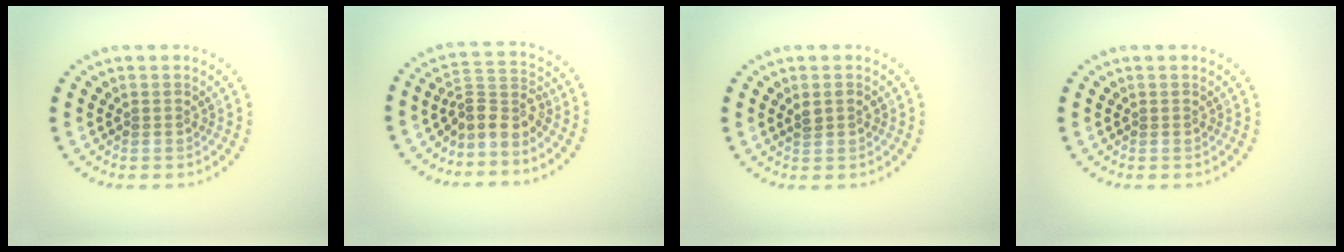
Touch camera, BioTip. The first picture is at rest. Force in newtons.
{"total": 3.1, "press": 2.3, "slide": 2.1}
{"total": 1.2, "press": 1.1, "slide": 0.1}
{"total": 0.0}